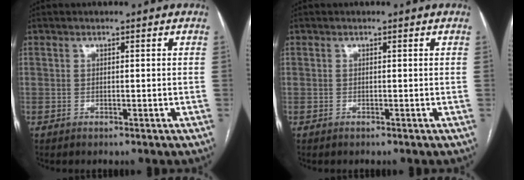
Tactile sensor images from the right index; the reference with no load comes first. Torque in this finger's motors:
{"motor_torque": [-0.18, 0.25, -0.17, -0.08]}